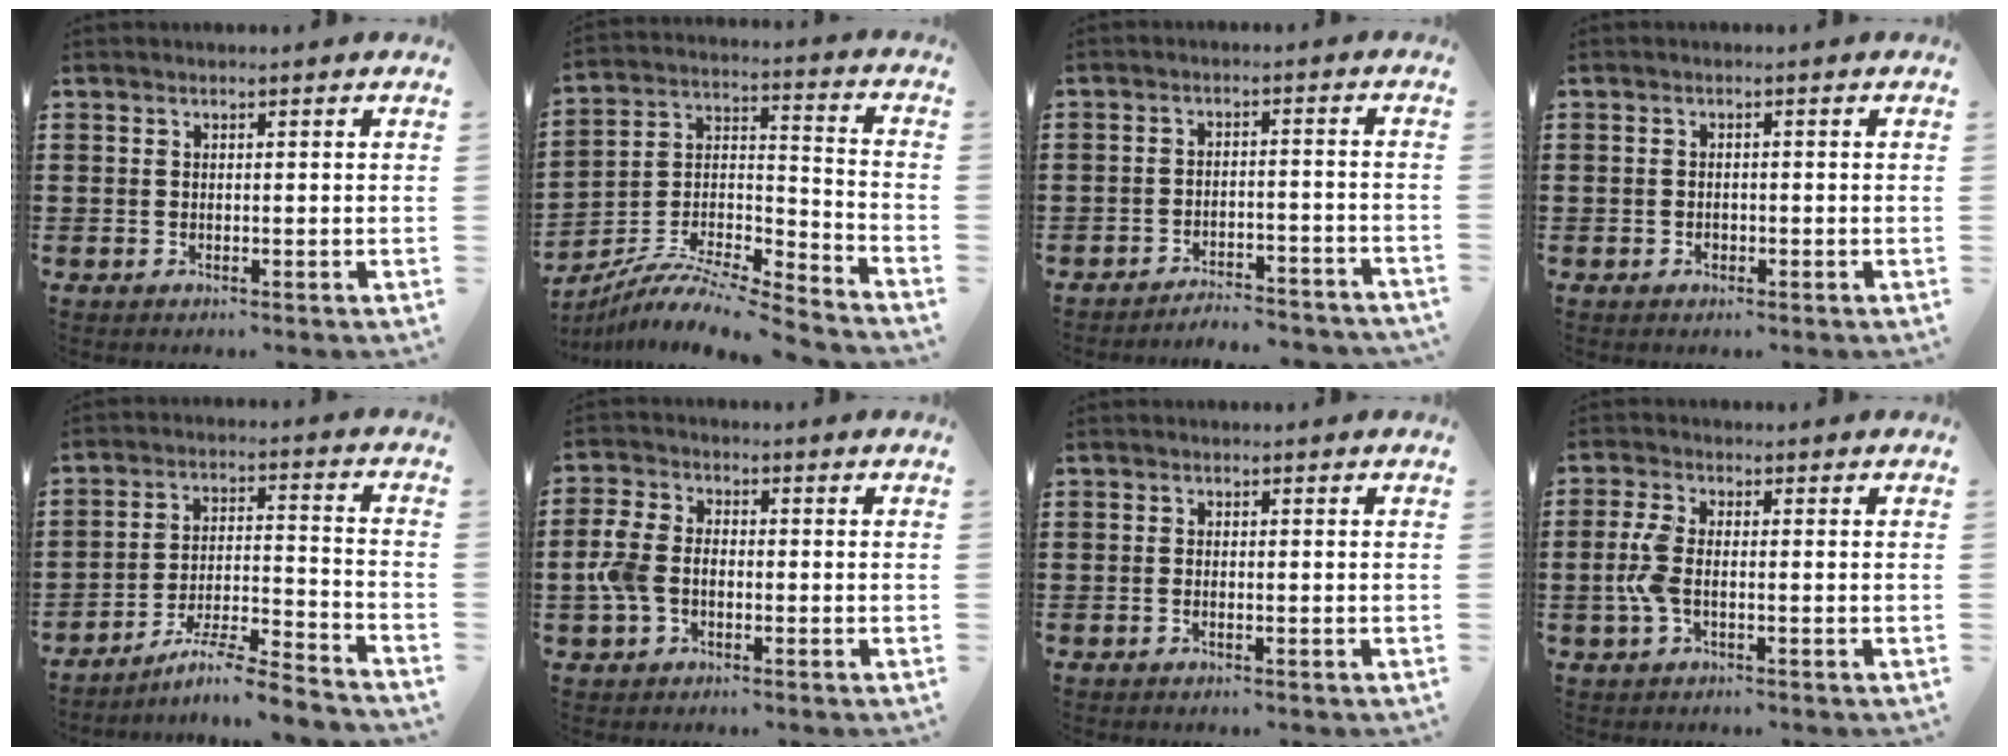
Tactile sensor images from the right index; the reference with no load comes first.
{"total": 7.8, "force": [-7.2, 1.0, 2.9], "torque": [-0.055, 0.001, -0.147]}
{"total": 5.2, "force": [-5.0, 0.1, 1.1], "torque": [-0.020, 0.002, -0.101]}
{"total": 0.9, "force": [-0.6, 0.5, 0.4], "torque": [-0.011, -0.004, -0.011]}
{"total": 7.4, "force": [-6.4, 0.1, 3.7], "torque": [-0.069, -0.004, -0.125]}
{"total": 5.3, "force": [-1.3, 3.6, 3.7], "torque": [-0.104, -0.002, -0.033]}
{"total": 0.7, "force": [-0.4, 0.0, 0.6], "torque": [-0.013, -0.007, -0.006]}
{"total": 4.6, "force": [-0.9, 2.0, 4.1], "torque": [-0.107, -0.007, -0.025]}